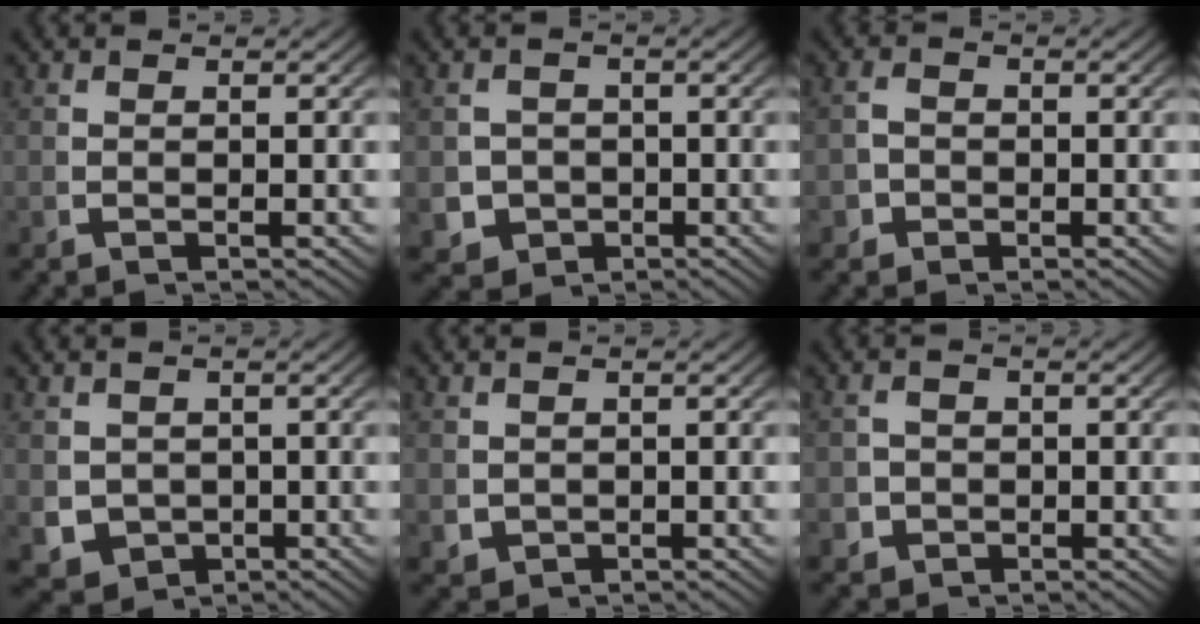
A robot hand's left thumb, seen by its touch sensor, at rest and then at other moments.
{"total": 6.3, "force": [-1.9, 5.5, 2.4], "torque": [-0.053, -0.038, -0.016]}
{"total": 1.9, "force": [-0.7, 1.7, 0.5], "torque": [-0.008, -0.005, -0.016]}
{"total": 6.7, "force": [-1.8, 5.8, 2.9], "torque": [-0.066, -0.045, -0.009]}
{"total": 2.7, "force": [-0.3, 2.4, 1.1], "torque": [-0.030, -0.018, 0.008]}
{"total": 2.9, "force": [-1.1, 2.6, 0.9], "torque": [-0.022, -0.015, -0.012]}